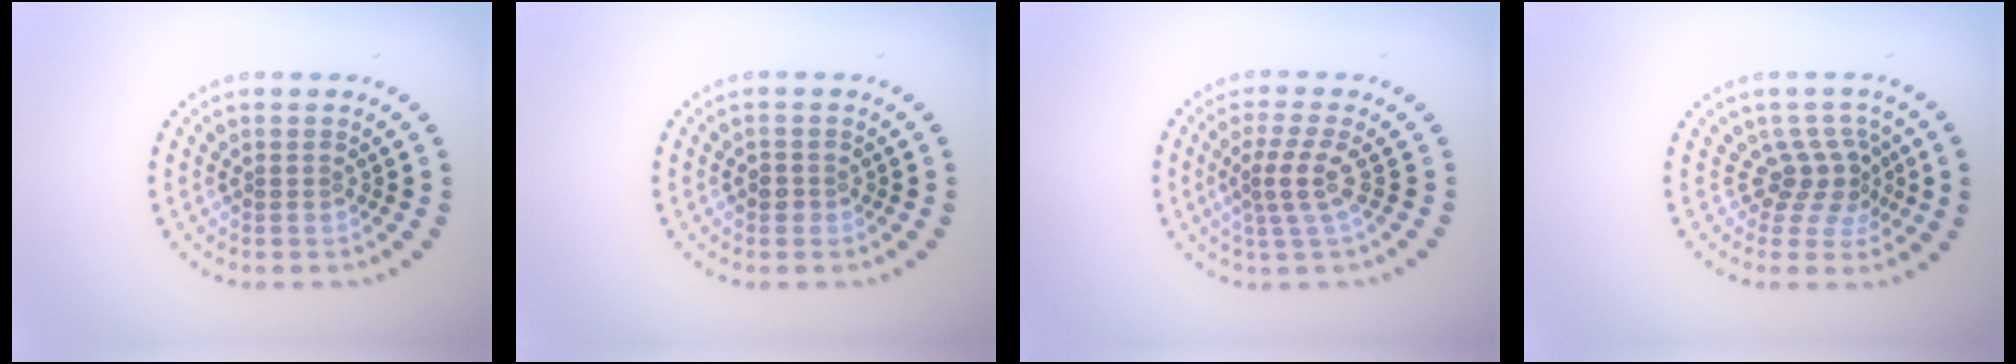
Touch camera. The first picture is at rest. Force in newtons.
{"total": 0.9, "press": 0.8, "slide": 0.4}
{"total": 2.5, "press": 1.8, "slide": 1.8}
{"total": 2.9, "press": 1.9, "slide": 2.1}